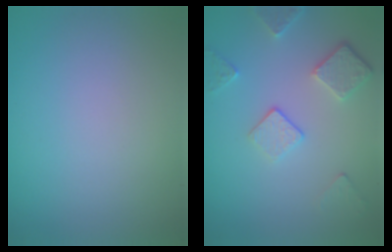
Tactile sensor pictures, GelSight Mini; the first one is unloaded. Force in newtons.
{"total": 3.7, "press": 3.0, "slide": 2.2}